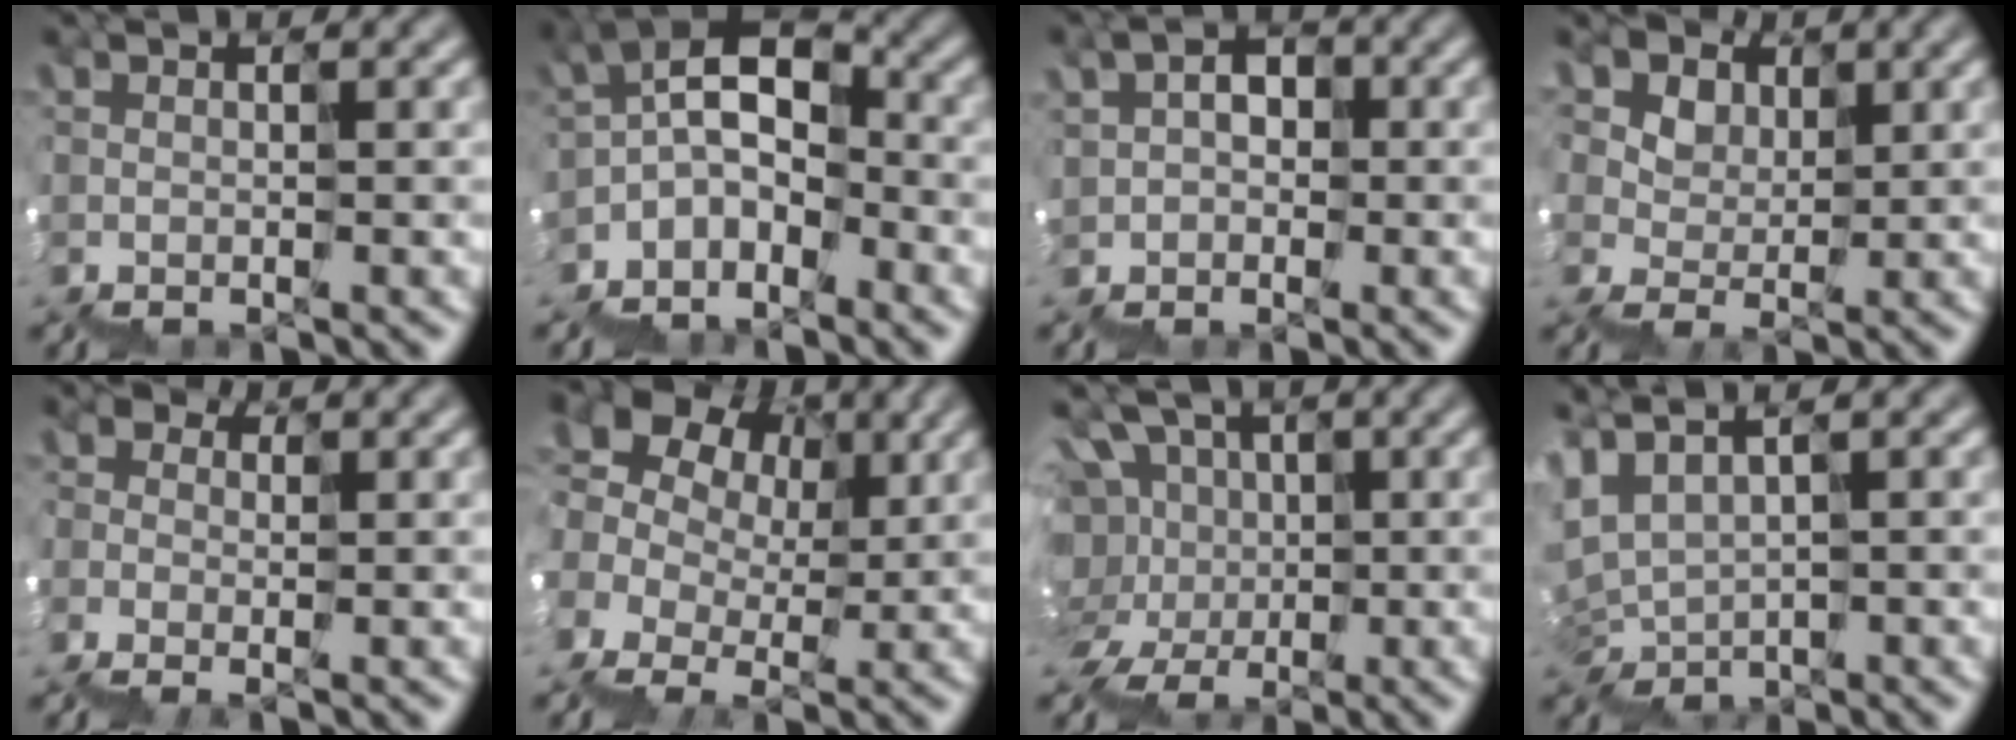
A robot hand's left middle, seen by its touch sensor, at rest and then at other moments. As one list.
[{"total": 5.9, "force": [-3.5, 3.6, 3.2], "torque": [-0.076, 0.014, -0.062]}, {"total": 3.3, "force": [0.4, 3.0, 1.4], "torque": [-0.044, 0.018, 0.010]}, {"total": 6.0, "force": [3.3, 4.6, 1.9], "torque": [-0.058, 0.035, 0.051]}, {"total": 1.3, "force": [-1.0, 0.8, -0.1], "torque": [-0.023, 0.002, -0.020]}, {"total": 8.4, "force": [1.8, 6.8, 4.6], "torque": [-0.123, 0.026, 0.038]}, {"total": 5.6, "force": [1.4, 5.3, 1.3], "torque": [-0.038, 0.038, -0.005]}, {"total": 1.4, "force": [0.7, 1.1, 0.4], "torque": [-0.059, 0.010, 0.012]}]